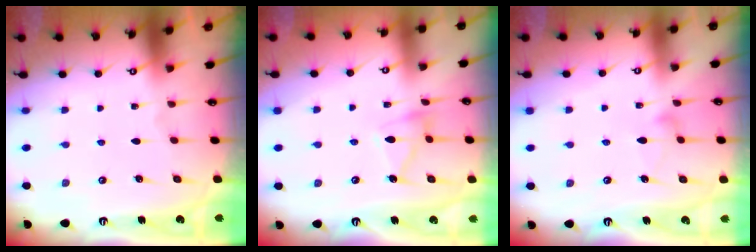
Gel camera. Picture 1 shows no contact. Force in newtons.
{"total": 9.3, "press": 9.3, "slide": 0.6}
{"total": 5.6, "press": 5.6, "slide": 0.3}